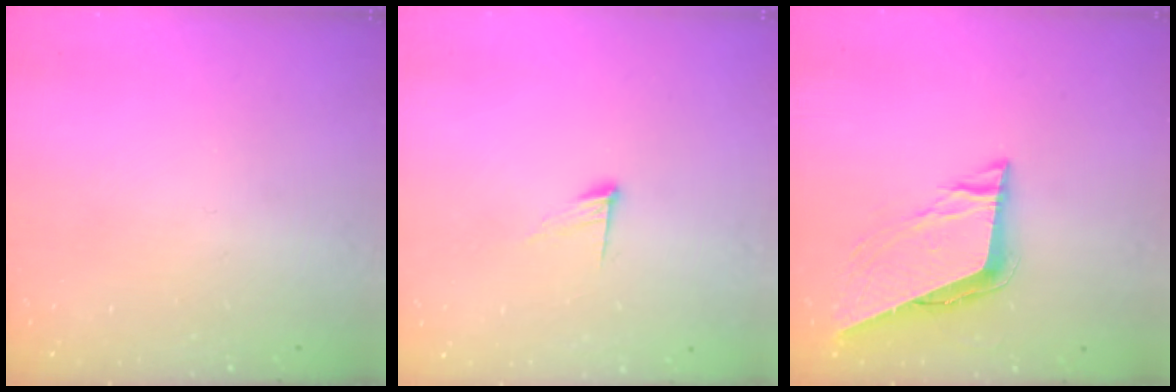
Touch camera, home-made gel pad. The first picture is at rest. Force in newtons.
{"total": 6.8, "press": 6.8, "slide": 0.6}
{"total": 8.4, "press": 8.4, "slide": 0.8}